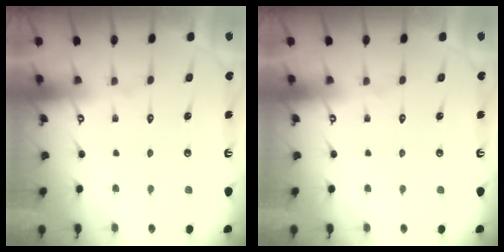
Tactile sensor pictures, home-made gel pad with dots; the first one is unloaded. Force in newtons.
{"total": 0.0}